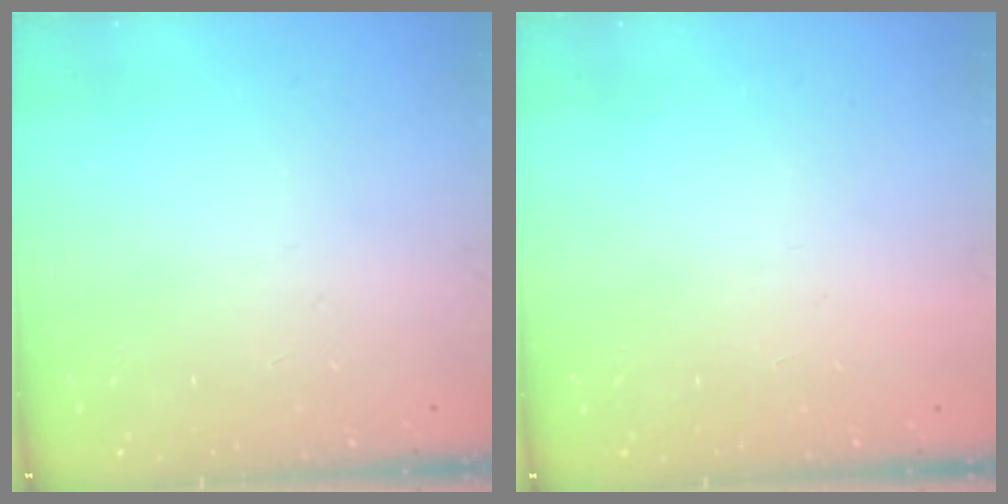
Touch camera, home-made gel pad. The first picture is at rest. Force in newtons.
{"total": 1.5, "press": 1.5, "slide": 0.1}